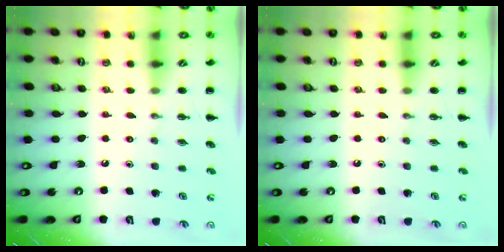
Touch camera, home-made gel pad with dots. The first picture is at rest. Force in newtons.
{"total": 0.0}